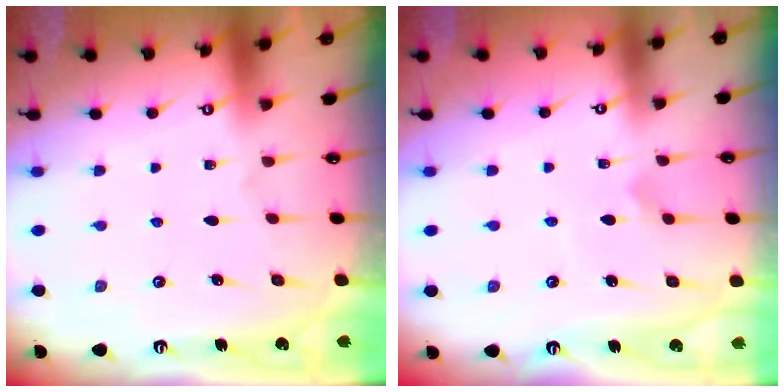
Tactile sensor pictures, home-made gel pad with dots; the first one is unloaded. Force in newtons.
{"total": 3.3, "press": 3.3, "slide": 0.3}